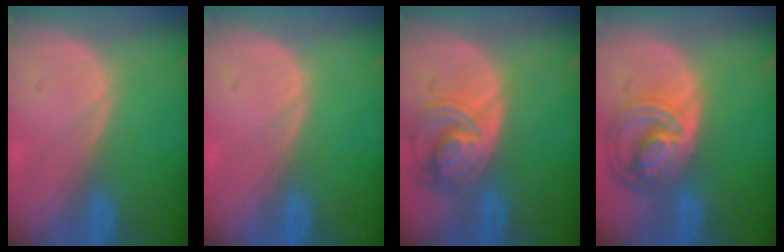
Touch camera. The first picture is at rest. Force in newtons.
{"total": 0.0}
{"total": 8.1, "press": 7.0, "slide": 4.1}
{"total": 8.7, "press": 7.6, "slide": 4.3}